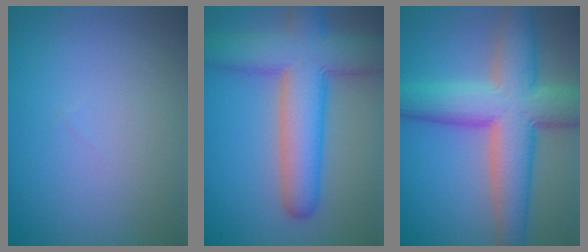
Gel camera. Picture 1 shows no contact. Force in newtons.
{"total": 9.5, "press": 9.5, "slide": 0.8}
{"total": 10.4, "press": 10.4, "slide": 0.5}